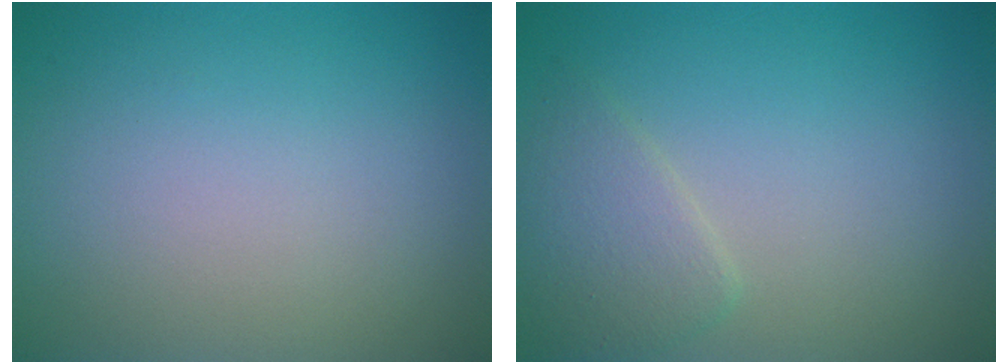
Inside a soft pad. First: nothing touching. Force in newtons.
{"total": 2.5, "press": 2.5, "slide": 0.0}